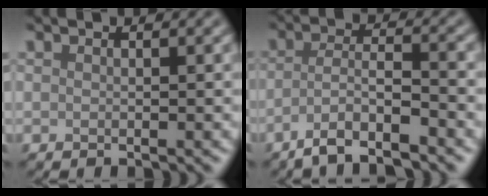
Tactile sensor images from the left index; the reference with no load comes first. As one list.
[{"total": 4.3, "force": [-2.7, 0.9, 3.3], "torque": [-0.057, 0.005, -0.058]}]